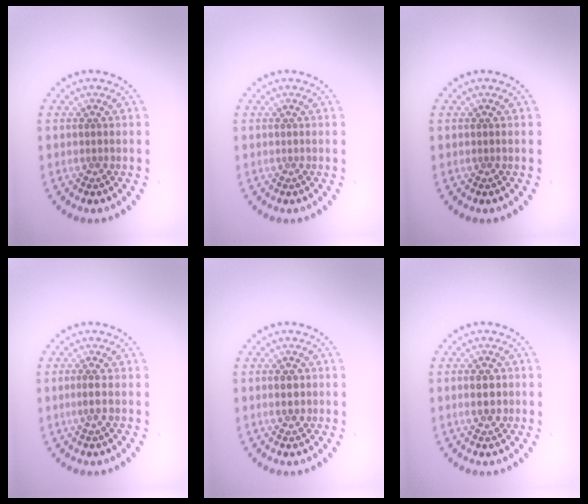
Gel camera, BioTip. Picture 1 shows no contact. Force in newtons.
{"total": 0.0}
{"total": 0.0}
{"total": 0.9, "press": 0.8, "slide": 0.5}
{"total": 1.4, "press": 1.4, "slide": 0.1}
{"total": 2.6, "press": 2.6, "slide": 0.2}